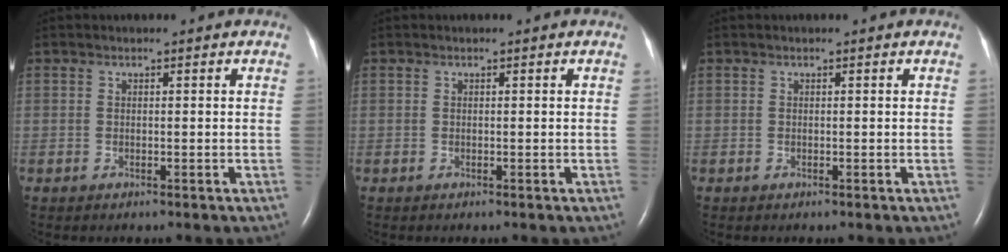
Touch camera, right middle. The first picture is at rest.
{"total": 0.0}
{"total": 0.0}